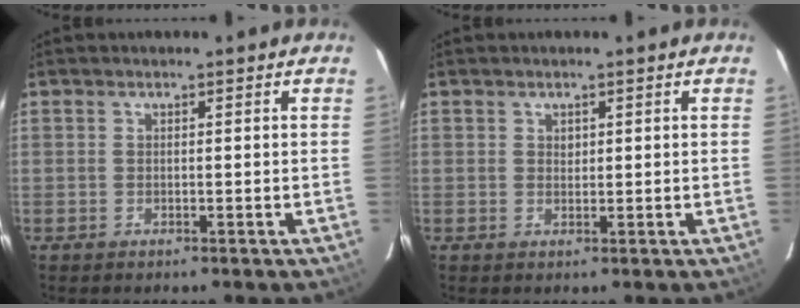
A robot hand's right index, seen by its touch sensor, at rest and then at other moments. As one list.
[{"total": 0.8, "force": [0.4, 0.7, 0.2], "torque": [-0.003, 0.003, 0.008]}]